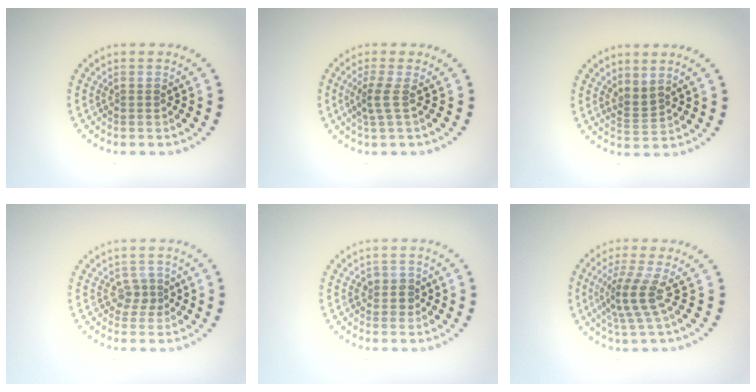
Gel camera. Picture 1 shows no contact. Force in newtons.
{"total": 1.9, "press": 1.2, "slide": 1.5}
{"total": 1.9, "press": 1.4, "slide": 1.3}
{"total": 1.6, "press": 1.2, "slide": 1.1}
{"total": 1.5, "press": 1.3, "slide": 0.6}
{"total": 3.4, "press": 2.4, "slide": 2.4}